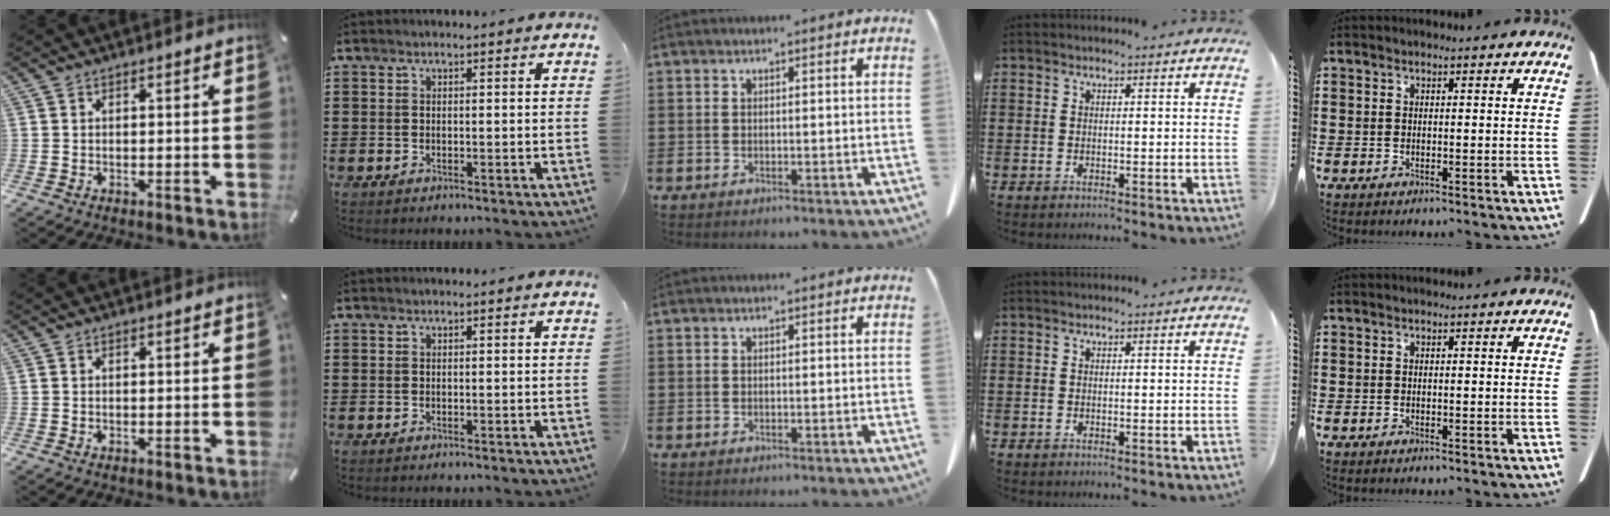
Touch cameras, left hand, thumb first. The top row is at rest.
{}